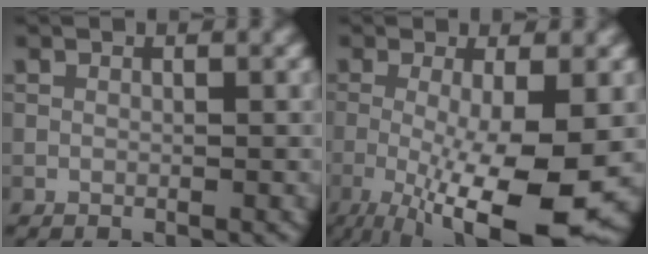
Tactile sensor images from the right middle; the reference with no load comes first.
{"total": 10.6, "force": [-2.9, 2.3, 9.9], "torque": [-0.160, -0.025, -0.036]}